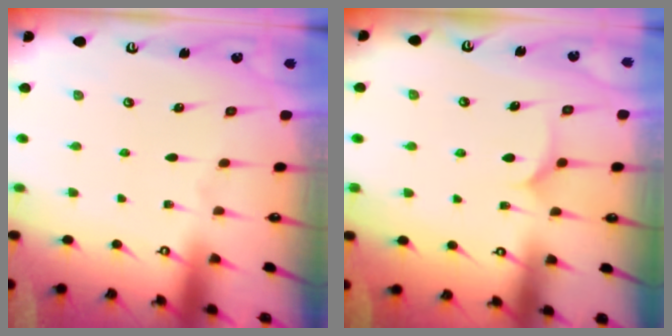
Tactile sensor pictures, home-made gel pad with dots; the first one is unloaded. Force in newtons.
{"total": 7.6, "press": 7.6, "slide": 0.5}